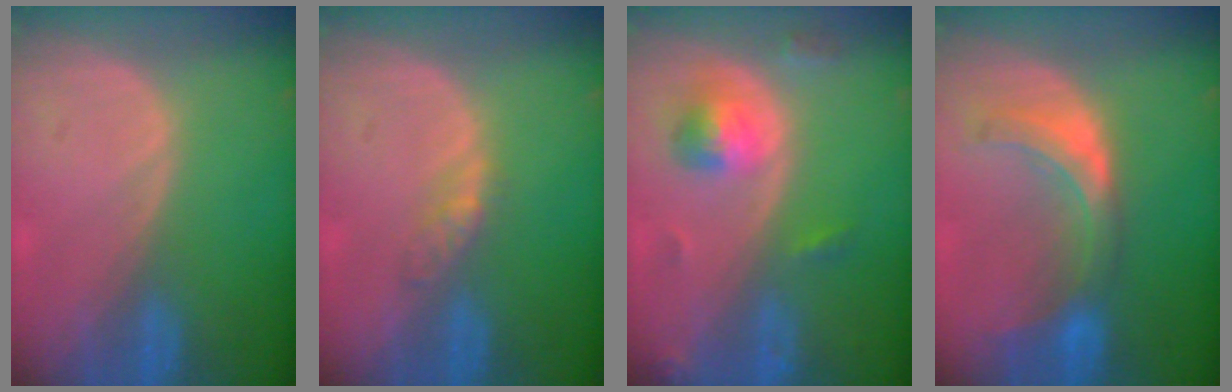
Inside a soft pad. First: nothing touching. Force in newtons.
{"total": 2.6, "press": 2.3, "slide": 1.3}
{"total": 5.1, "press": 5.0, "slide": 1.0}
{"total": 7.1, "press": 6.7, "slide": 2.2}